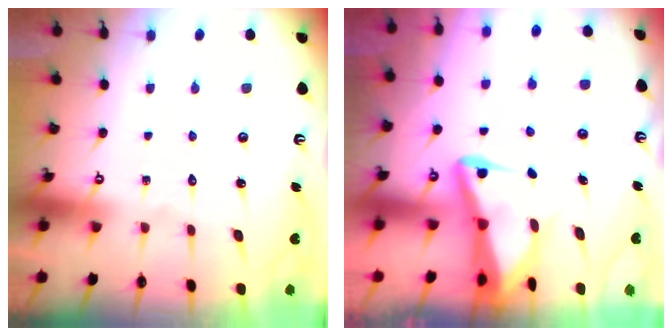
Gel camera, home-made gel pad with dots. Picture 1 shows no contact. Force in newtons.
{"total": 5.6, "press": 5.6, "slide": 0.6}